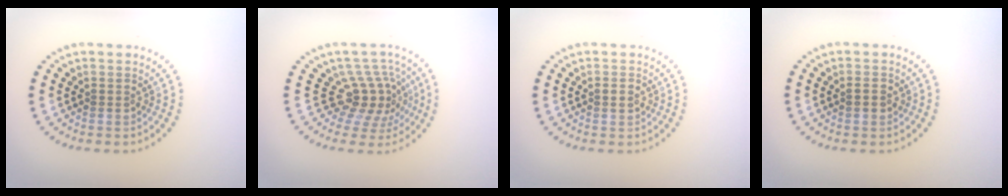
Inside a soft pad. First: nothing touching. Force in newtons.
{"total": 3.9, "press": 2.8, "slide": 2.8}
{"total": 1.2, "press": 1.2, "slide": 0.1}
{"total": 0.8, "press": 0.8, "slide": 0.2}